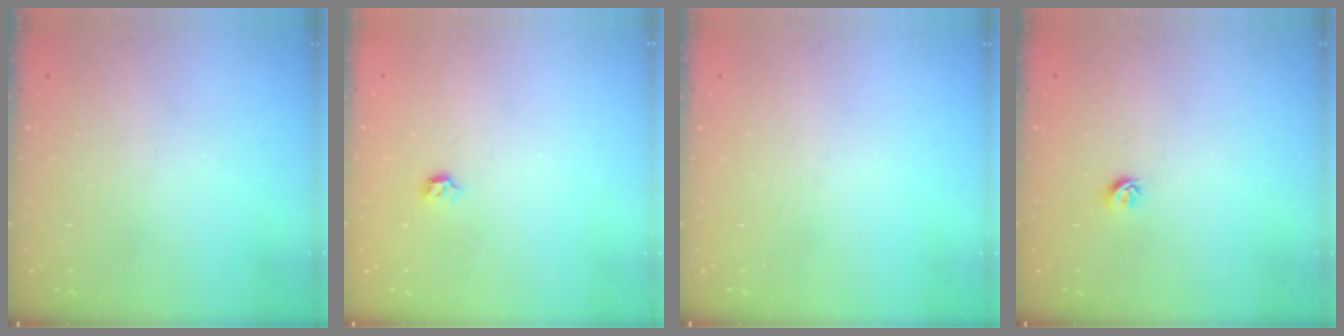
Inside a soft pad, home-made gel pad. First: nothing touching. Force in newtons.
{"total": 3.4, "press": 3.3, "slide": 0.7}
{"total": 0.0}
{"total": 4.9, "press": 4.8, "slide": 0.9}